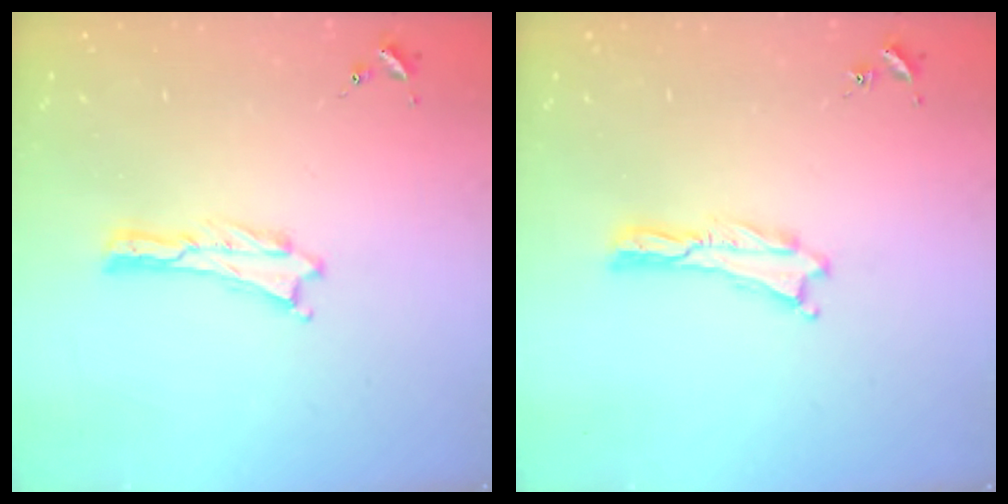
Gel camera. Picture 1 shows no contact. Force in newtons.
{"total": 0.0}